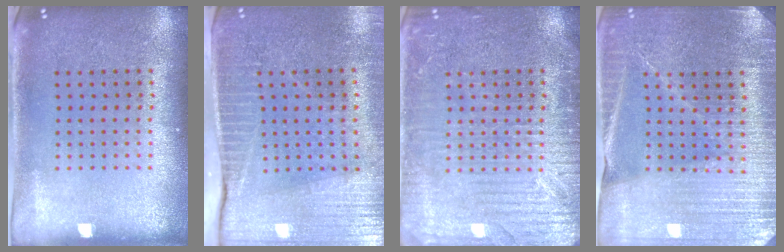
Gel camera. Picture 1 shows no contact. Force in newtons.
{"total": 3.6, "press": 3.3, "slide": 1.5}
{"total": 5.1, "press": 5.1, "slide": 0.7}
{"total": 4.0, "press": 3.8, "slide": 1.3}